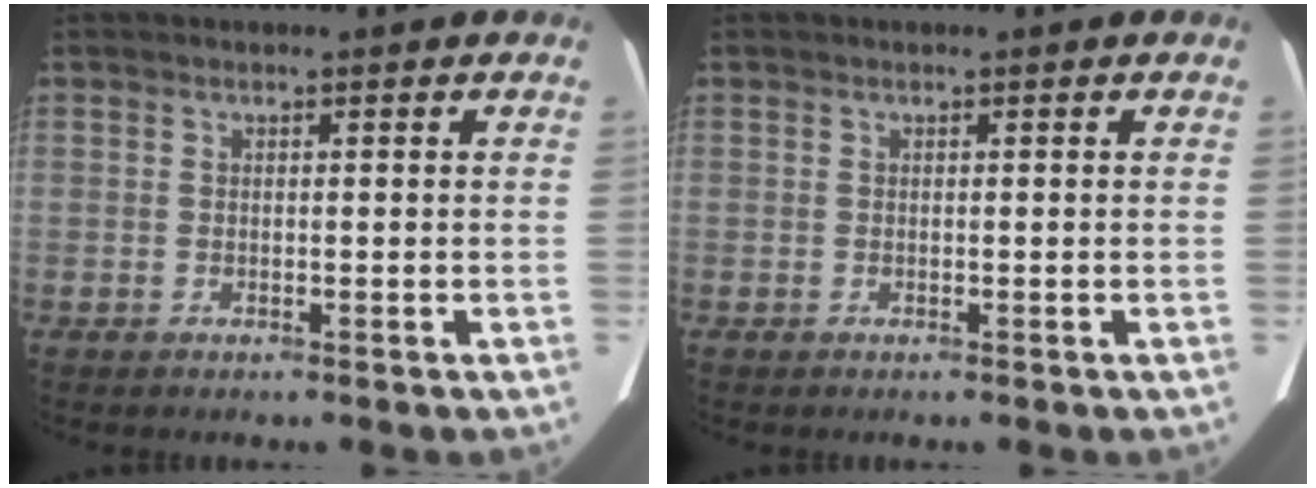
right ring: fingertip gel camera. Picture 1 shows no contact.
{"total": 0.0}